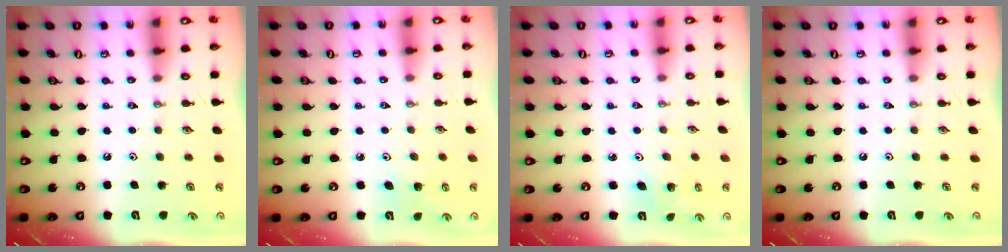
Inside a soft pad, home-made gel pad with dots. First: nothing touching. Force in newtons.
{"total": 3.8, "press": 3.8, "slide": 0.3}
{"total": 2.8, "press": 2.8, "slide": 0.2}
{"total": 0.0}